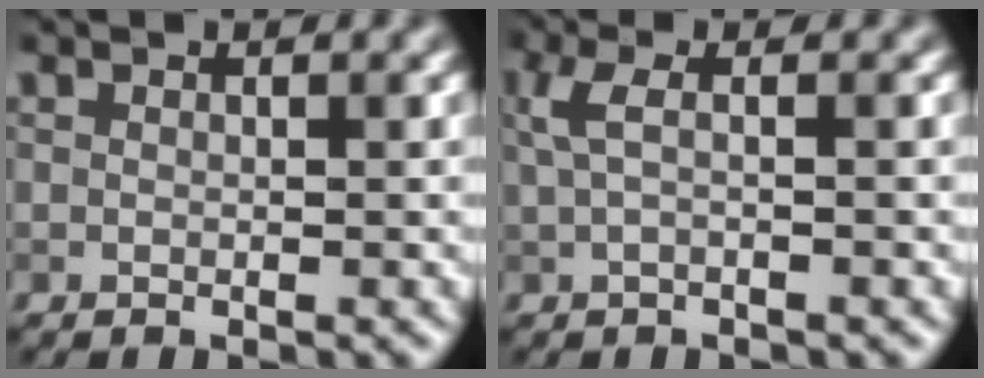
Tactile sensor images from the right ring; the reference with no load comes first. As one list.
[{"total": 2.2, "force": [0.5, 0.5, 2.1], "torque": [-0.046, 0.007, 0.006]}]